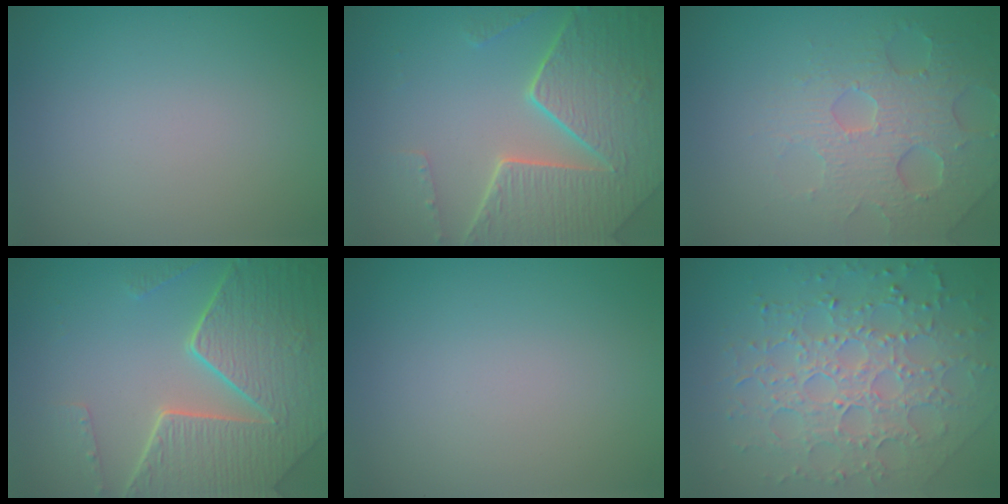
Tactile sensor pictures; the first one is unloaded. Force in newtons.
{"total": 7.8, "press": 5.7, "slide": 5.4}
{"total": 4.1, "press": 4.0, "slide": 0.9}
{"total": 8.1, "press": 5.9, "slide": 5.5}
{"total": 0.0}
{"total": 7.2, "press": 5.2, "slide": 5.0}